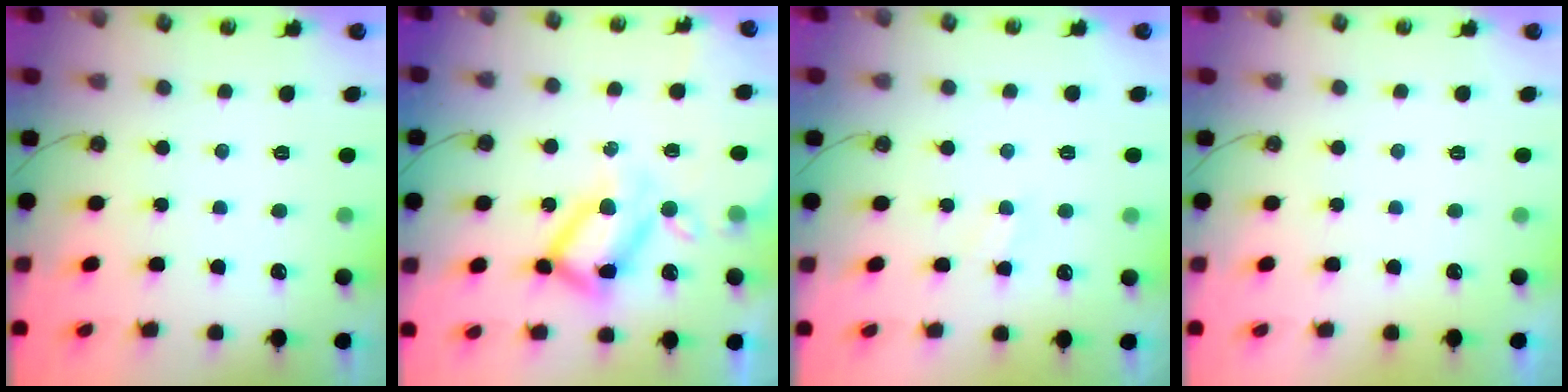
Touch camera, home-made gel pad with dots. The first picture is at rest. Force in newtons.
{"total": 16.4, "press": 16.2, "slide": 2.1}
{"total": 5.6, "press": 5.6, "slide": 0.6}
{"total": 0.0}